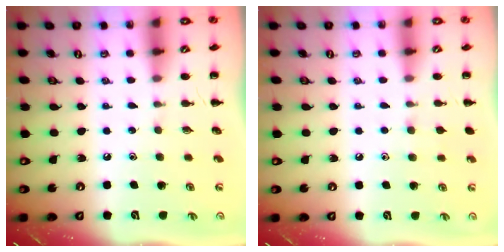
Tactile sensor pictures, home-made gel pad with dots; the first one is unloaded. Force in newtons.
{"total": 4.9, "press": 4.5, "slide": 1.9}